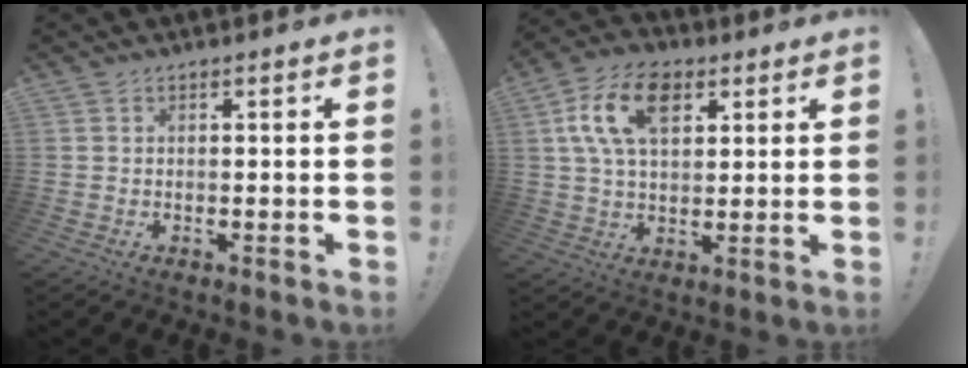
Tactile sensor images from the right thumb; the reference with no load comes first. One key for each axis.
{"total": 14.7, "fx": 5.6, "fy": 9.1, "fz": 10.1, "tx": -0.173, "ty": -0.002, "tz": 0.106}